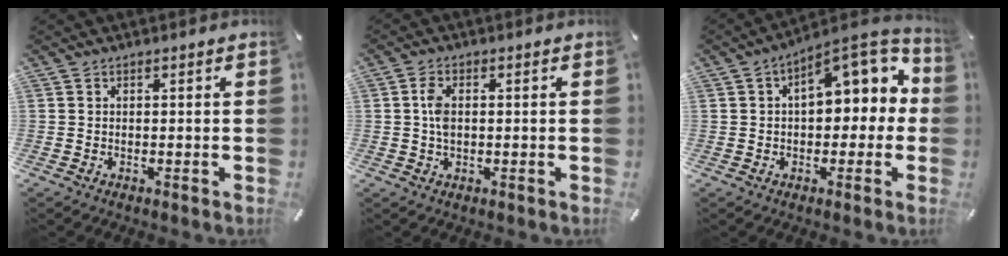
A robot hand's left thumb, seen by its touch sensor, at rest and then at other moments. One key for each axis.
{"total": 3.7, "fx": 0.4, "fy": 2.1, "fz": 3.0, "tx": -0.070, "ty": 0.003, "tz": 0.003}
{"total": 12.0, "fx": 3.8, "fy": 6.7, "fz": 9.2, "tx": -0.113, "ty": -0.028, "tz": 0.062}